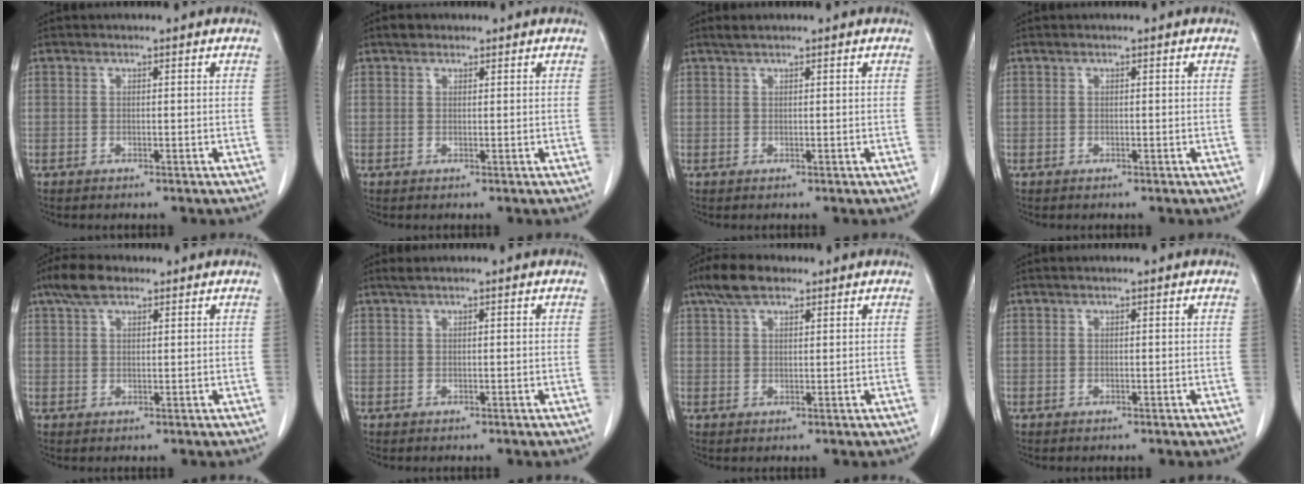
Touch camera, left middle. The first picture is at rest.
{"total": 1.6, "force": [1.3, 0.9, 0.5], "torque": [-0.013, 0.010, 0.019]}
{"total": 1.3, "force": [1.1, 0.0, 0.7], "torque": [-0.018, 0.008, 0.025]}
{"total": 0.0}
{"total": 4.6, "force": [3.1, 1.8, 2.8], "torque": [-0.061, 0.016, 0.060]}
{"total": 1.0, "force": [0.7, -0.1, 0.6], "torque": [-0.019, 0.011, 0.018]}
{"total": 5.2, "force": [3.7, 2.0, 3.1], "torque": [-0.067, 0.017, 0.069]}
{"total": 0.0}